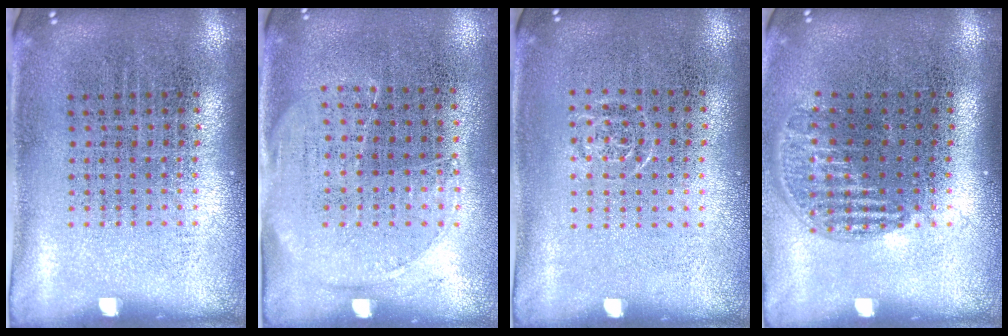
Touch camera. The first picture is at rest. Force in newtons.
{"total": 1.4, "press": 1.2, "slide": 0.7}
{"total": 0.5, "press": 0.5, "slide": 0.2}
{"total": 1.2, "press": 1.0, "slide": 0.6}